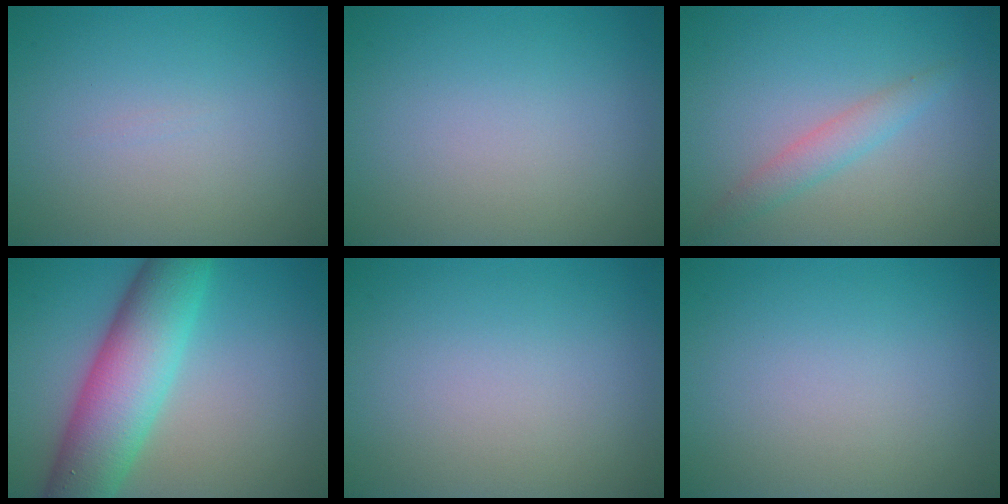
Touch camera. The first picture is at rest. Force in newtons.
{"total": 0.0}
{"total": 2.0, "press": 2.0, "slide": 0.2}
{"total": 9.2, "press": 9.2, "slide": 0.4}
{"total": 0.0}
{"total": 0.0}